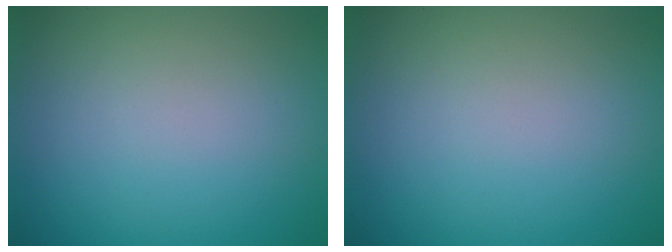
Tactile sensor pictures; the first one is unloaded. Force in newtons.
{"total": 0.0}